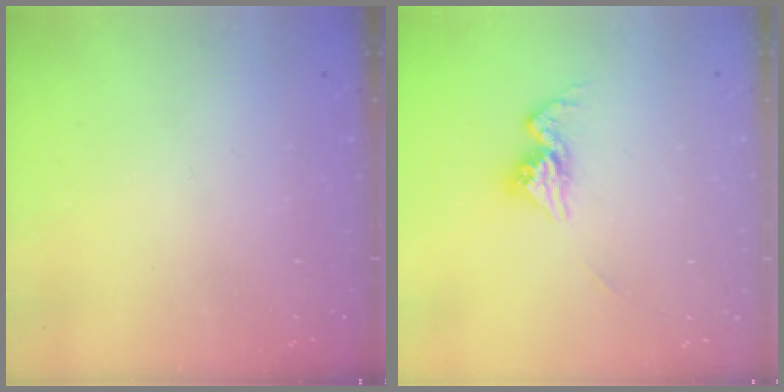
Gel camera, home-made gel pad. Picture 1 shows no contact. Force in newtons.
{"total": 12.4, "press": 12.3, "slide": 1.0}